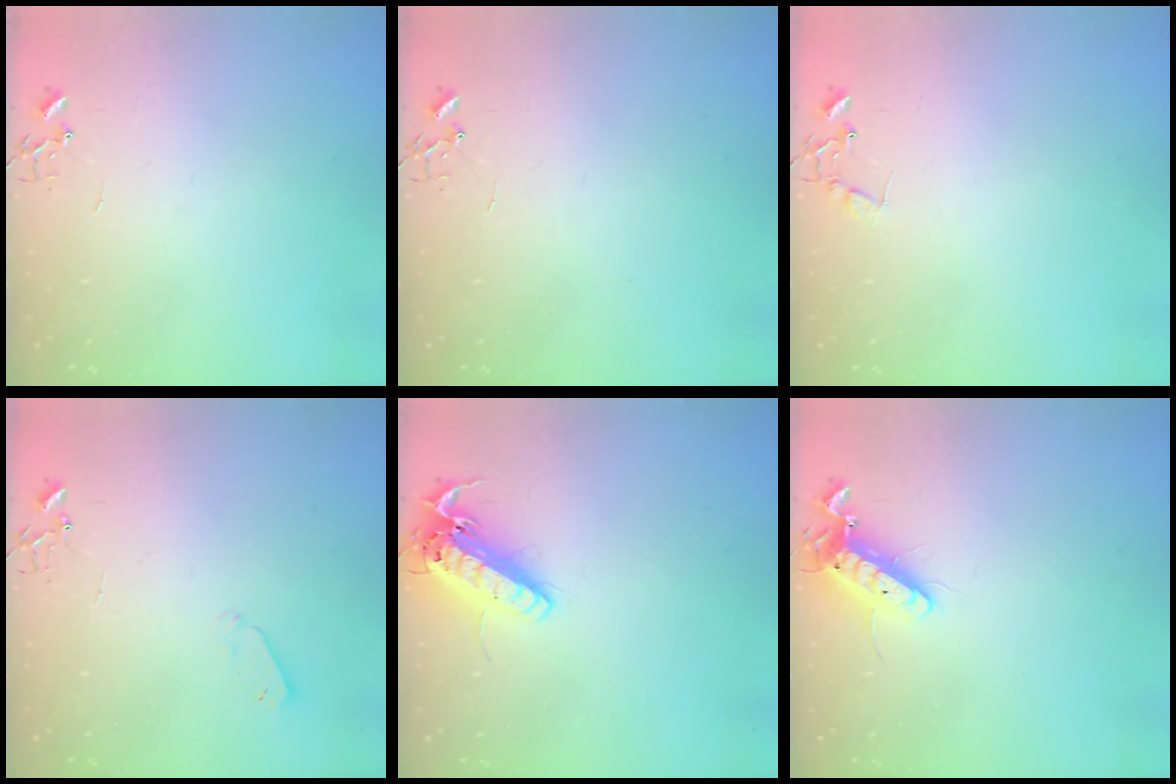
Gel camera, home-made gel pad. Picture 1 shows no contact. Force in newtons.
{"total": 0.0}
{"total": 7.5, "press": 7.5, "slide": 0.4}
{"total": 3.3, "press": 3.2, "slide": 0.7}
{"total": 16.4, "press": 16.2, "slide": 2.7}
{"total": 11.6, "press": 11.4, "slide": 2.2}